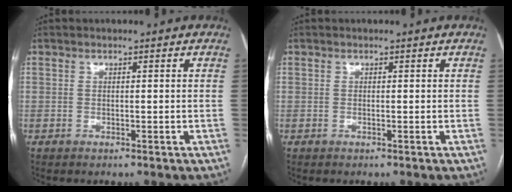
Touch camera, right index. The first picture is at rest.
{"total": 0.0}